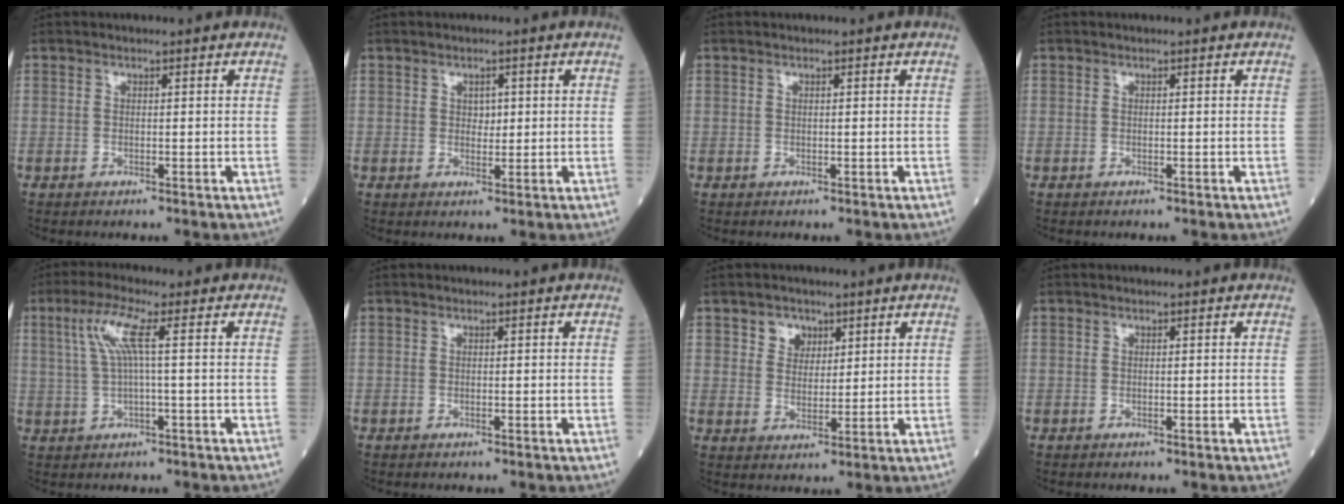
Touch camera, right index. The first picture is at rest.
{"total": 1.8, "force": [0.5, 1.2, 1.3], "torque": [-0.013, -0.001, 0.007]}
{"total": 0.0}
{"total": 0.0}
{"total": 5.5, "force": [1.5, -0.1, 5.3], "torque": [-0.114, 0.017, 0.035]}
{"total": 0.0}
{"total": 3.8, "force": [2.1, 2.9, 1.1], "torque": [-0.016, 0.004, 0.038]}
{"total": 0.0}